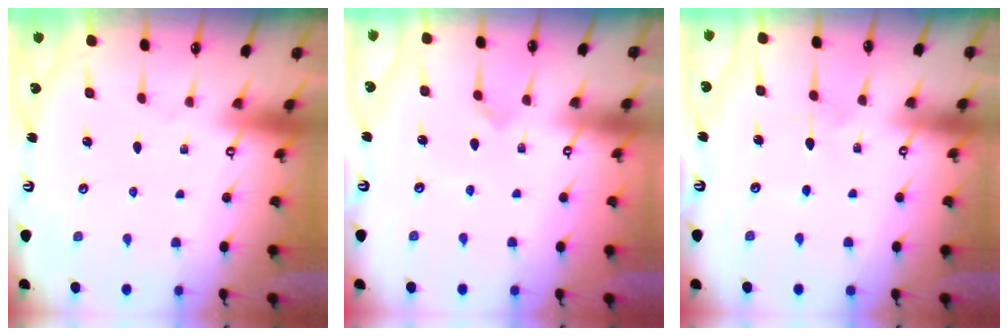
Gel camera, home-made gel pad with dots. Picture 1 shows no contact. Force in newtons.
{"total": 5.5, "press": 5.5, "slide": 0.5}
{"total": 5.3, "press": 5.3, "slide": 0.2}